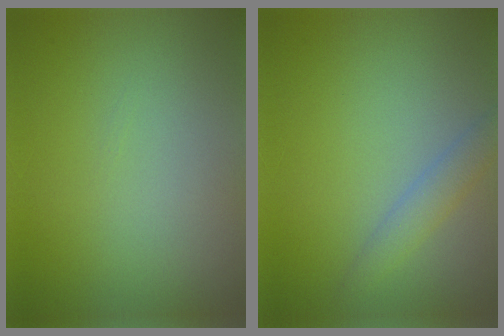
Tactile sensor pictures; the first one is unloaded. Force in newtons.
{"total": 2.1, "press": 2.1, "slide": 0.1}